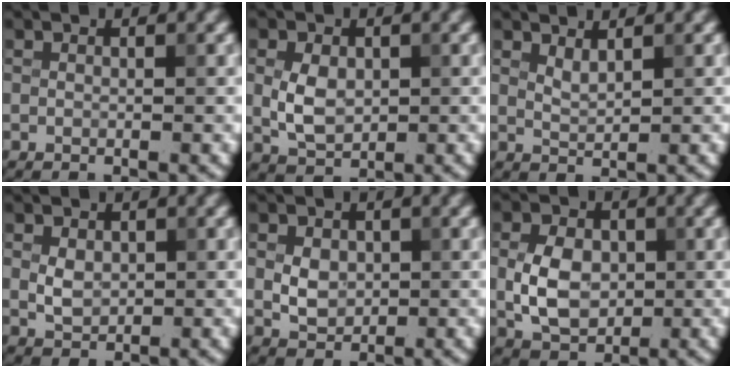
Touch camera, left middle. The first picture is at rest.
{"total": 3.4, "force": [0.1, 2.4, 2.4], "torque": [-0.052, -0.001, 0.003]}
{"total": 1.2, "force": [1.0, 0.3, 0.6], "torque": [-0.015, -0.003, 0.022]}
{"total": 2.0, "force": [0.3, 1.5, 1.3], "torque": [-0.024, -0.001, 0.008]}
{"total": 2.7, "force": [0.2, 2.1, 1.7], "torque": [-0.031, -0.002, 0.003]}
{"total": 4.9, "force": [-0.2, 3.5, 3.4], "torque": [-0.068, 0.000, -0.003]}